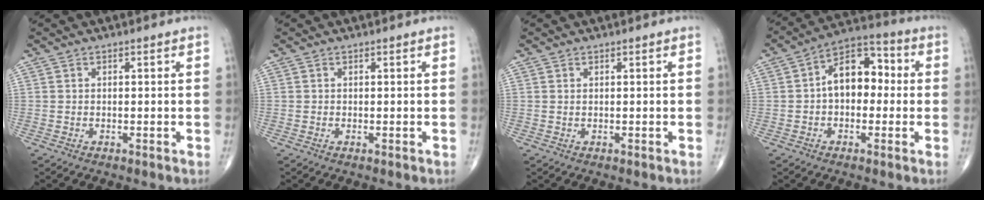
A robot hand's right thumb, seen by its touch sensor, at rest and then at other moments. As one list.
[{"total": 0.0}, {"total": 0.0}, {"total": 10.9, "force": [0.3, 7.1, 8.3], "torque": [-0.103, 0.037, -0.009]}]